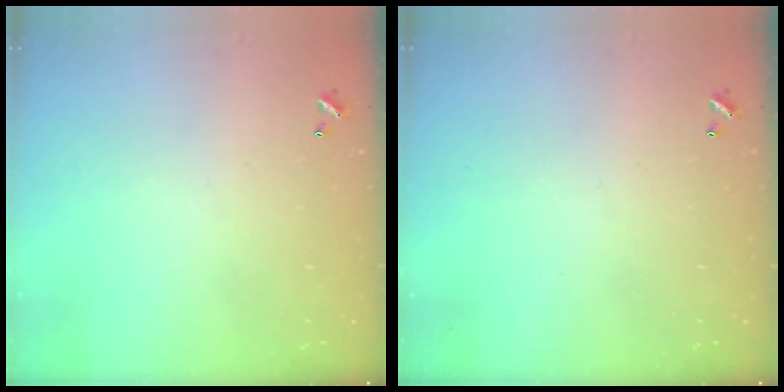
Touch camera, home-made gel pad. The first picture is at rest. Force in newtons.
{"total": 0.0}